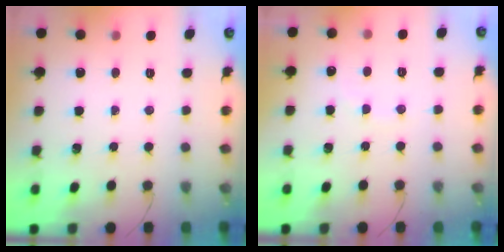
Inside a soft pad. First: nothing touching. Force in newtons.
{"total": 5.6, "press": 5.5, "slide": 1.1}